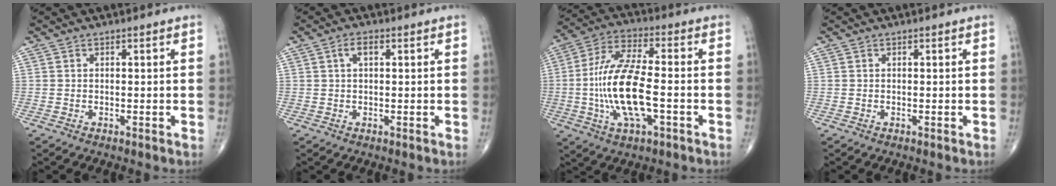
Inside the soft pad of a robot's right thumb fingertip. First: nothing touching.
{"total": 2.5, "force": [0.8, 1.2, 2.0], "torque": [-0.039, 0.010, 0.016]}
{"total": 16.0, "force": [-2.7, 5.9, 14.6], "torque": [-0.297, 0.021, -0.051]}
{"total": 0.0}